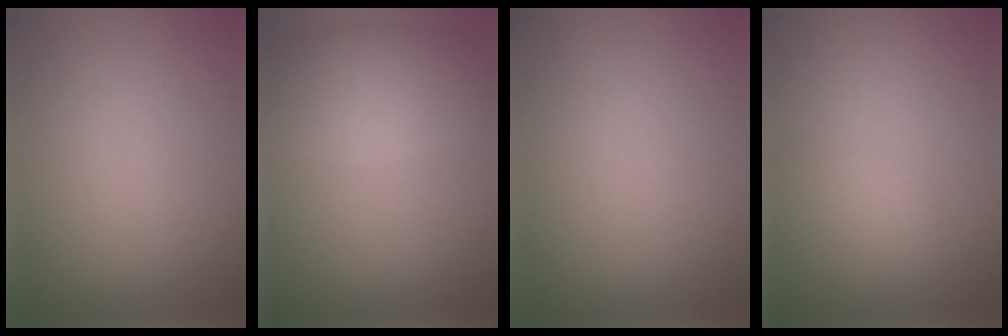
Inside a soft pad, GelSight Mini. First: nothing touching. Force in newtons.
{"total": 4.8, "press": 4.8, "slide": 0.2}
{"total": 0.0}
{"total": 1.6, "press": 1.6, "slide": 0.1}